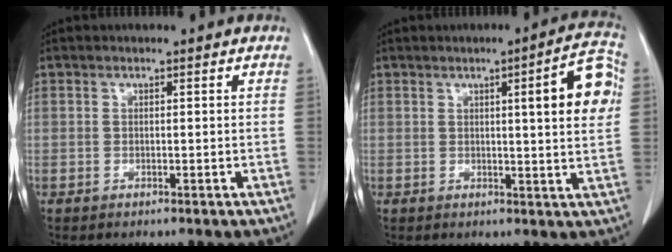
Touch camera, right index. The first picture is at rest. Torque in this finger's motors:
{"motor_torque": [0.66, 0.51, 0.39, 0.06]}